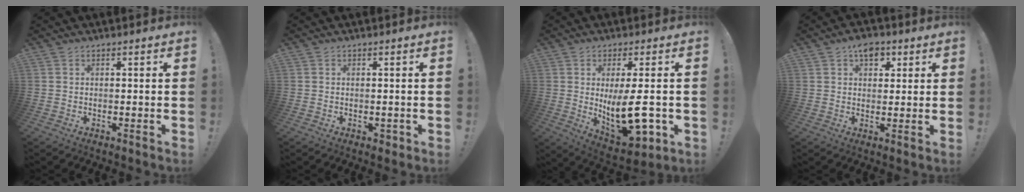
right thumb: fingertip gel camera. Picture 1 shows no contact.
{"total": 1.5, "force": [-0.1, 1.3, 0.8], "torque": [-0.006, 0.001, -0.001]}
{"total": 15.9, "force": [-0.7, 6.1, 14.7], "torque": [-0.235, -0.016, -0.002]}
{"total": 6.7, "force": [3.2, 4.6, 3.6], "torque": [-0.037, -0.008, 0.056]}